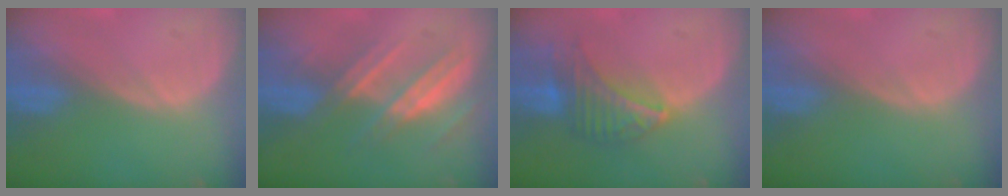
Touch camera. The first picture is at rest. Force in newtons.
{"total": 7.4, "press": 6.8, "slide": 2.8}
{"total": 6.8, "press": 6.7, "slide": 1.4}
{"total": 0.0}